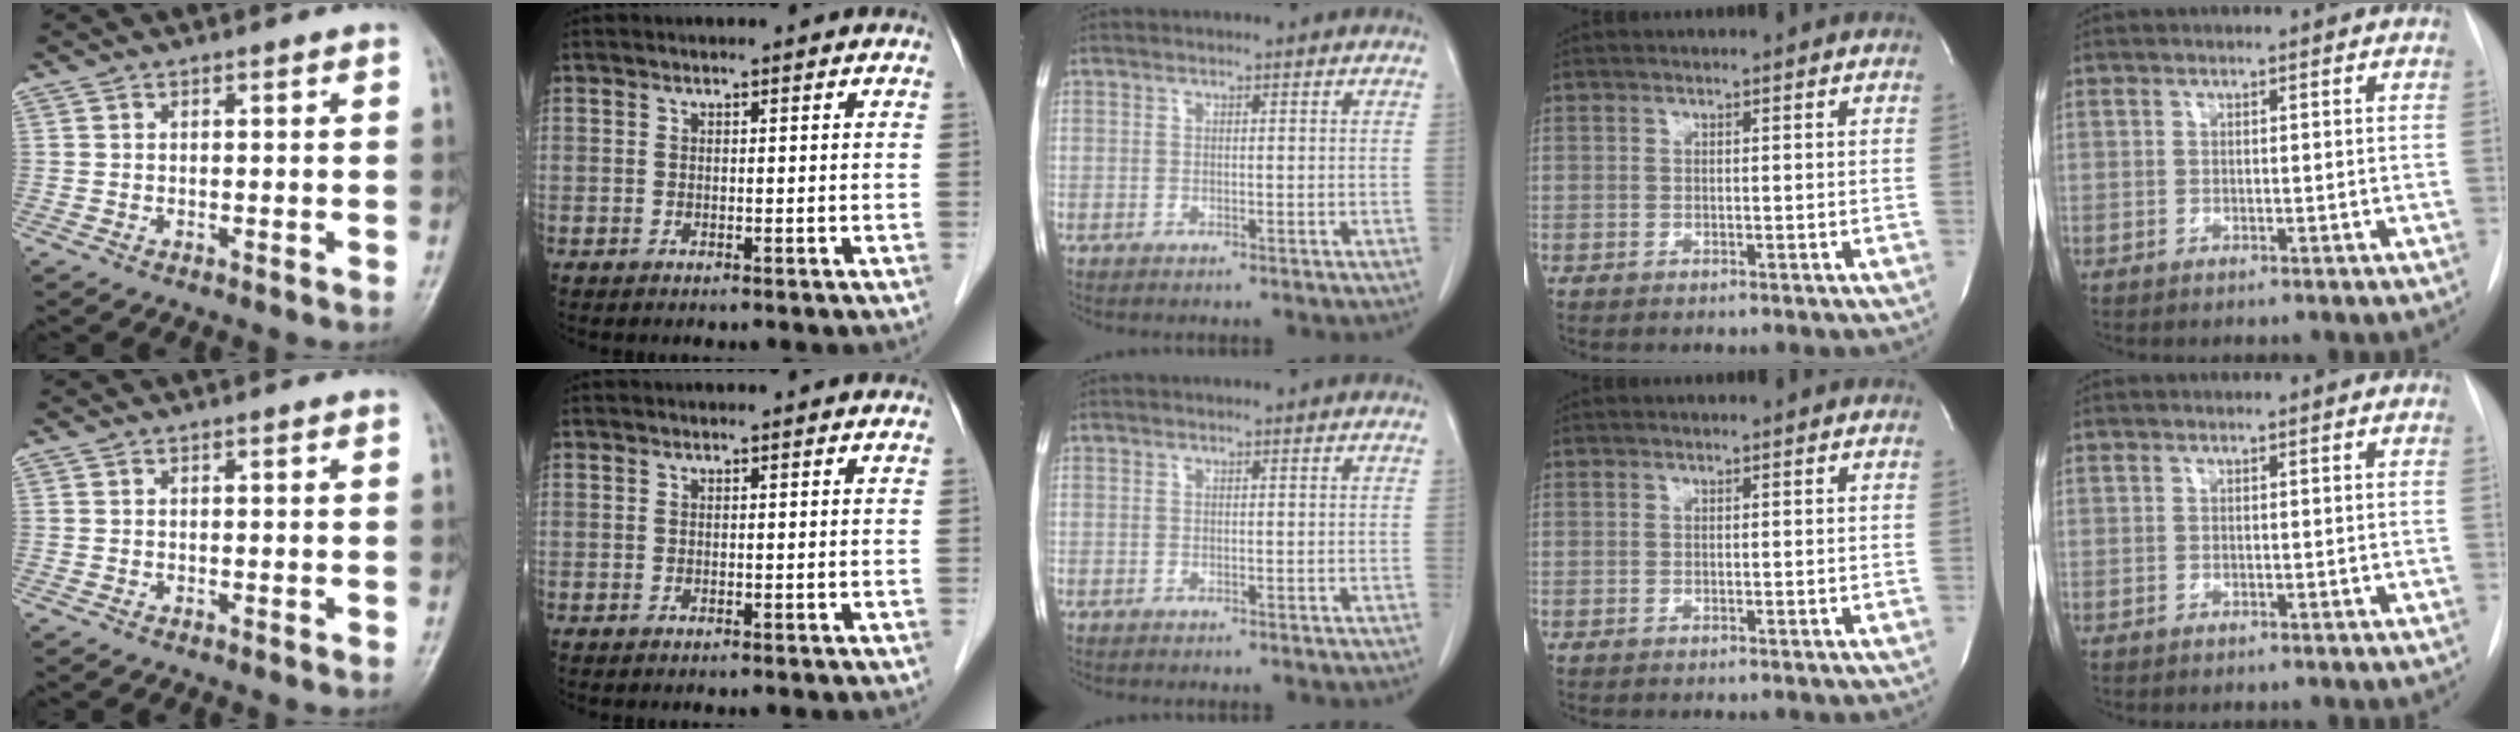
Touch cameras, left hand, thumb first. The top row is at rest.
{}